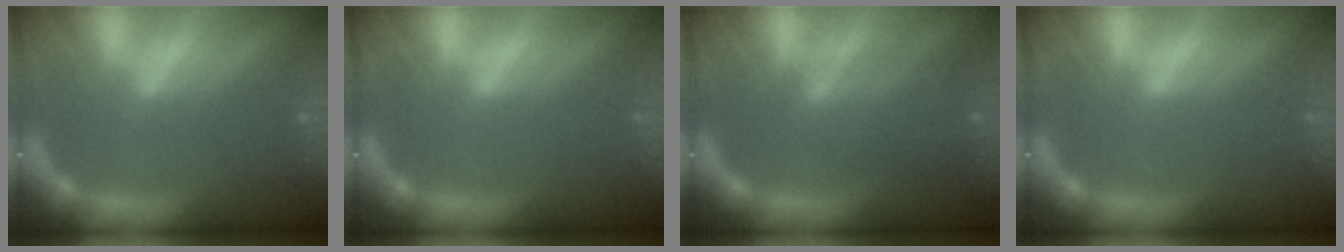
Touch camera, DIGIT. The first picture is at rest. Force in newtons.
{"total": 0.0}
{"total": 5.1}
{"total": 0.0}